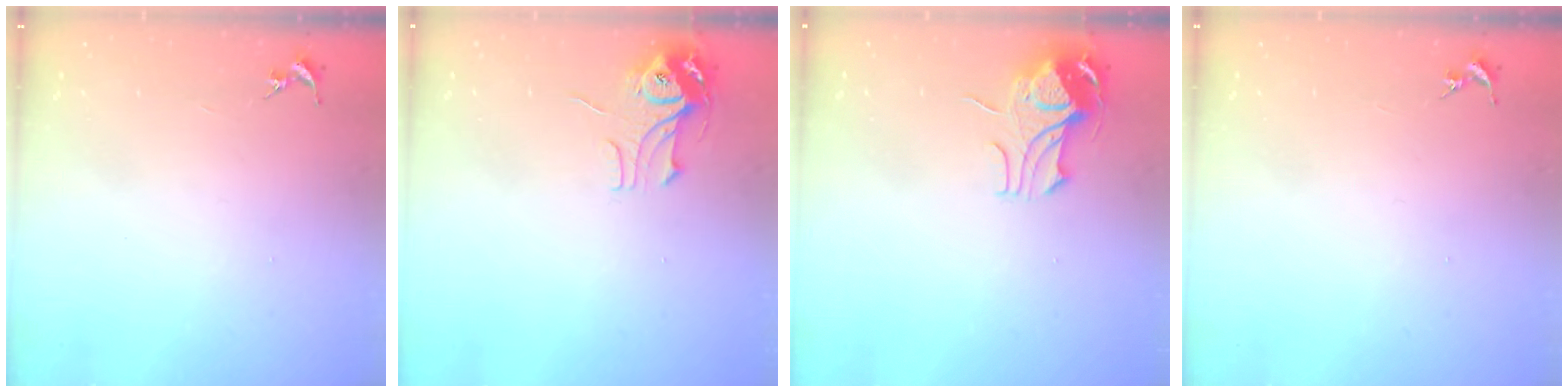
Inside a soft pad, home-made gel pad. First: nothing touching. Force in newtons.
{"total": 8.0, "press": 8.0, "slide": 0.4}
{"total": 9.6, "press": 9.6, "slide": 1.1}
{"total": 0.0}